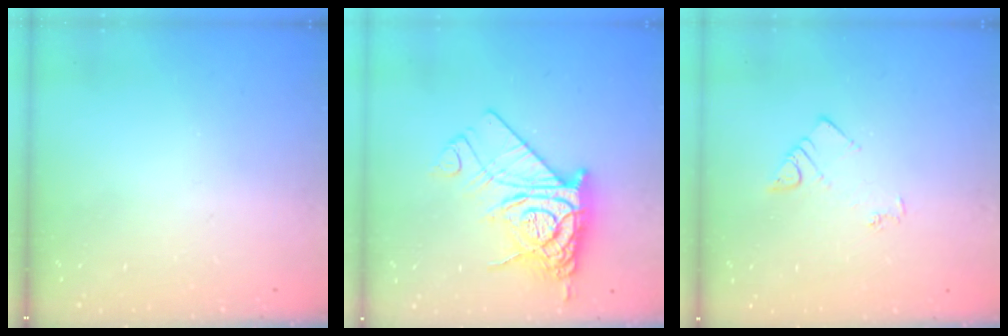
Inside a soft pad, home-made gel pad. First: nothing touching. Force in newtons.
{"total": 16.9, "press": 16.8, "slide": 1.7}
{"total": 4.2, "press": 4.2, "slide": 0.5}